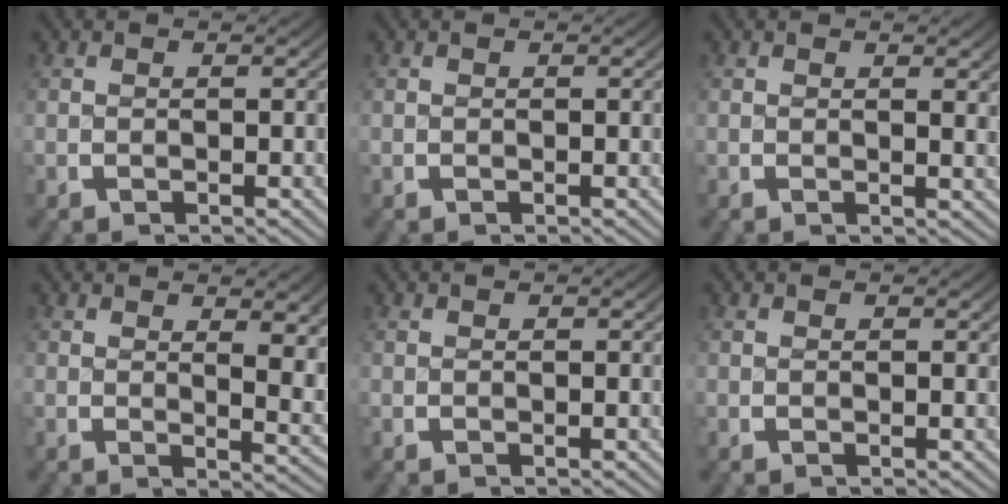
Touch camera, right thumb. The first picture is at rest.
{"total": 0.0}
{"total": 1.2, "force": [0.7, 0.2, 1.0], "torque": [-0.010, -0.002, 0.010]}
{"total": 3.9, "force": [1.4, 1.3, 3.3], "torque": [-0.032, -0.011, 0.023]}
{"total": 0.0}
{"total": 0.0}